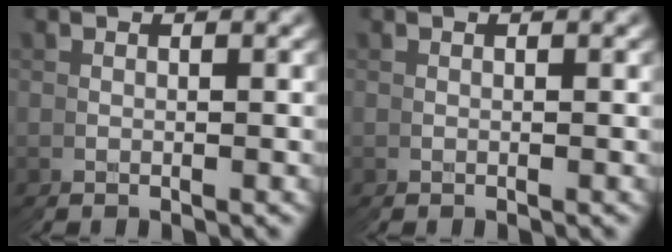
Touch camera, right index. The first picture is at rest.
{"total": 0.0}